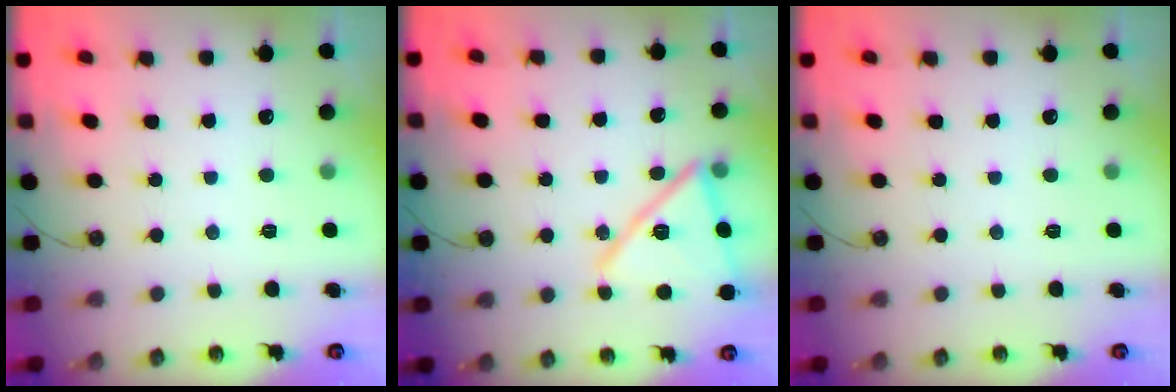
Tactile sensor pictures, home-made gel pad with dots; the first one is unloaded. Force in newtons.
{"total": 17.4, "press": 17.3, "slide": 1.3}
{"total": 0.0}